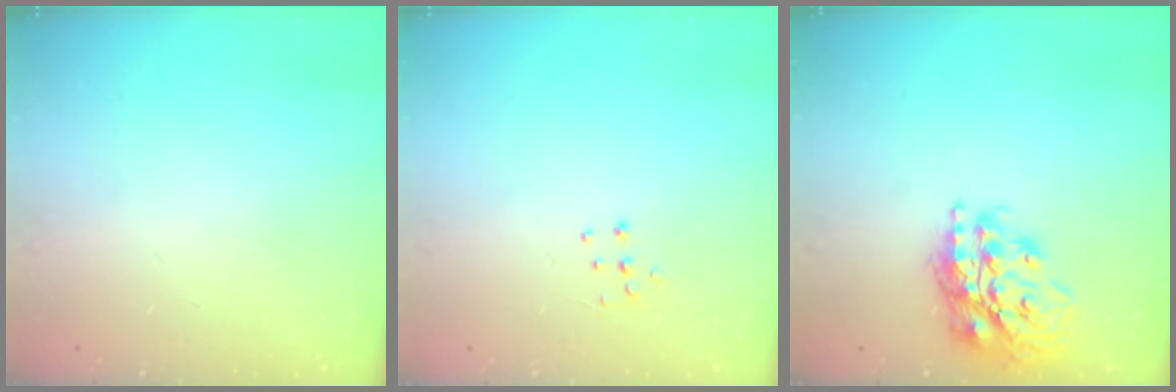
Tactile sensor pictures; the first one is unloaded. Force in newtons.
{"total": 3.7, "press": 3.7, "slide": 0.2}
{"total": 19.9, "press": 19.8, "slide": 2.4}